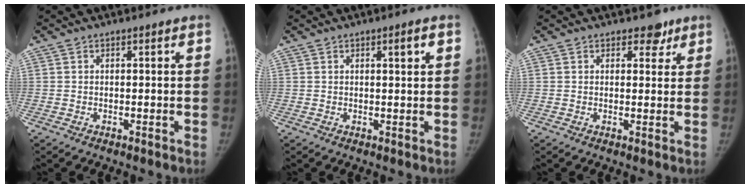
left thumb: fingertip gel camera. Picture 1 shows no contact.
{"total": 2.2, "force": [0.9, 0.3, 2.0], "torque": [-0.028, -0.002, 0.014]}
{"total": 2.7, "force": [1.8, 1.7, 0.9], "torque": [0.012, -0.010, 0.022]}